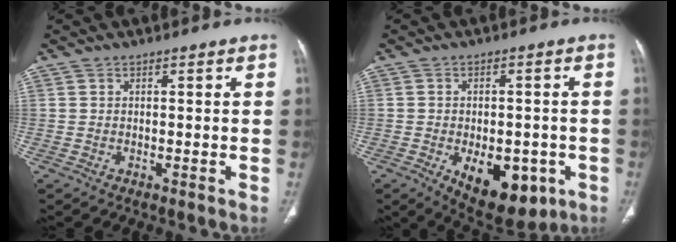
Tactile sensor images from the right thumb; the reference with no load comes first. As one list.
[{"total": 13.3, "force": [-4.9, 7.4, 9.9], "torque": [-0.118, 0.005, -0.052]}]